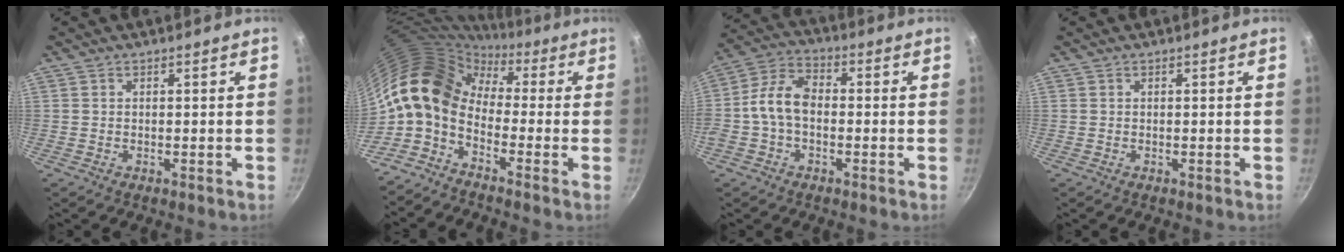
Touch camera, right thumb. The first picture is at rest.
{"total": 11.5, "force": [-0.8, 7.6, 8.6], "torque": [-0.136, 0.033, -0.039]}
{"total": 8.9, "force": [-1.0, 5.9, 6.6], "torque": [-0.121, 0.031, -0.036]}
{"total": 0.0}